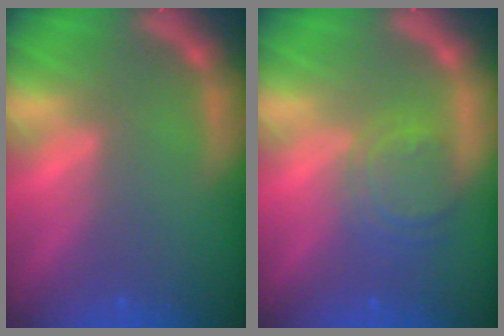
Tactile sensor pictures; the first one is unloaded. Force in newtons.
{"total": 4.5}